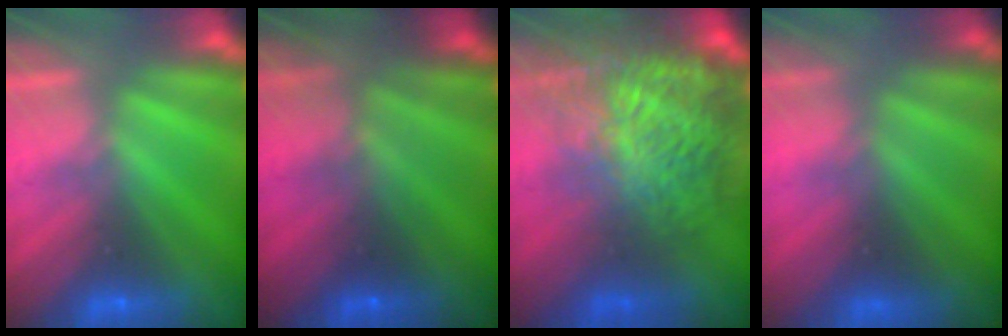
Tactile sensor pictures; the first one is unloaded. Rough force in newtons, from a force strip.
{"total": 7.2}
{"total": 9.9}
{"total": 7.5}